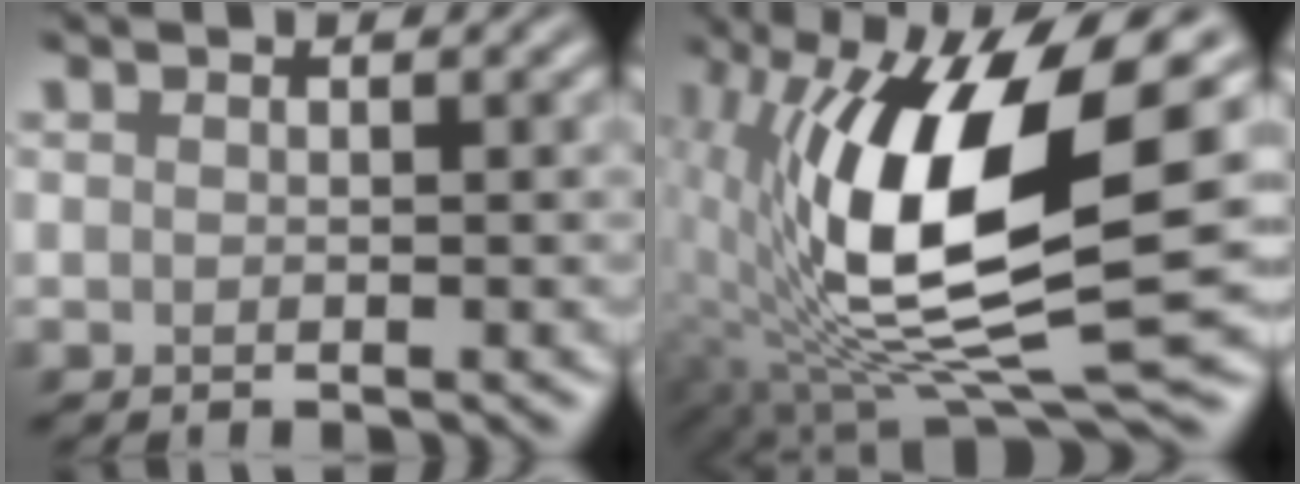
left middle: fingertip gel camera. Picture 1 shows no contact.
{"total": 13.8, "force": [1.4, 4.5, 13.0], "torque": [-0.240, -0.010, 0.024]}